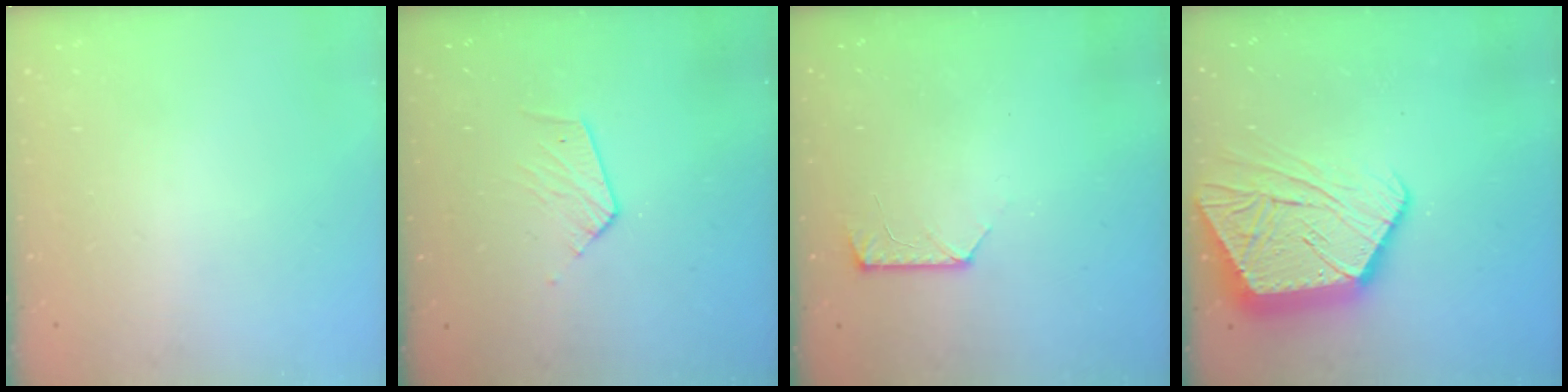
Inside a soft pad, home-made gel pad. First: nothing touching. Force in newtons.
{"total": 5.1, "press": 5.1, "slide": 0.3}
{"total": 8.0, "press": 8.0, "slide": 0.8}
{"total": 16.9, "press": 16.9, "slide": 1.2}